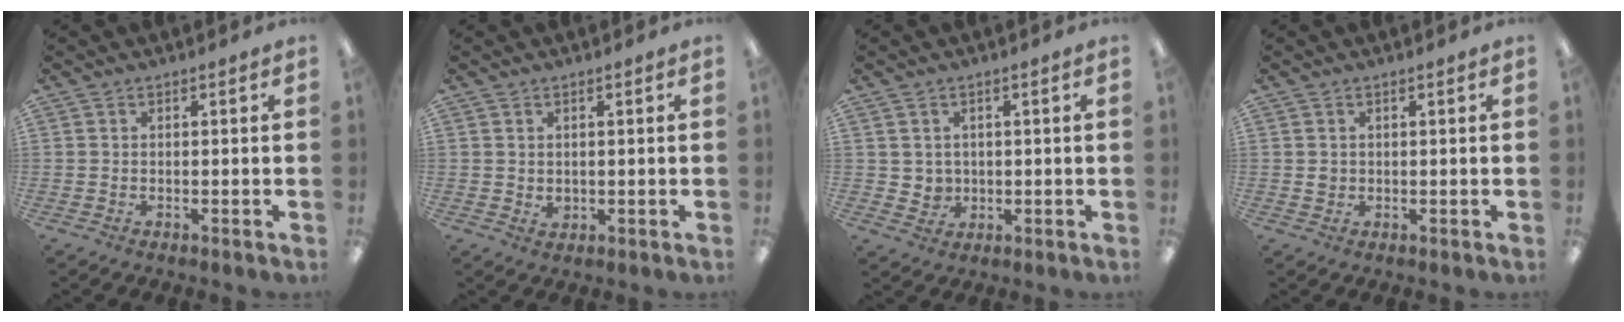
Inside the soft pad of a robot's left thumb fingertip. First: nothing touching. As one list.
[{"total": 1.5, "force": [1.0, 0.9, 0.6], "torque": [-0.012, 0.001, 0.018]}, {"total": 3.3, "force": [1.6, 2.8, -0.1], "torque": [-0.001, -0.006, 0.029]}, {"total": 1.1, "force": [0.4, 0.9, 0.3], "torque": [-0.008, 0.004, 0.006]}]